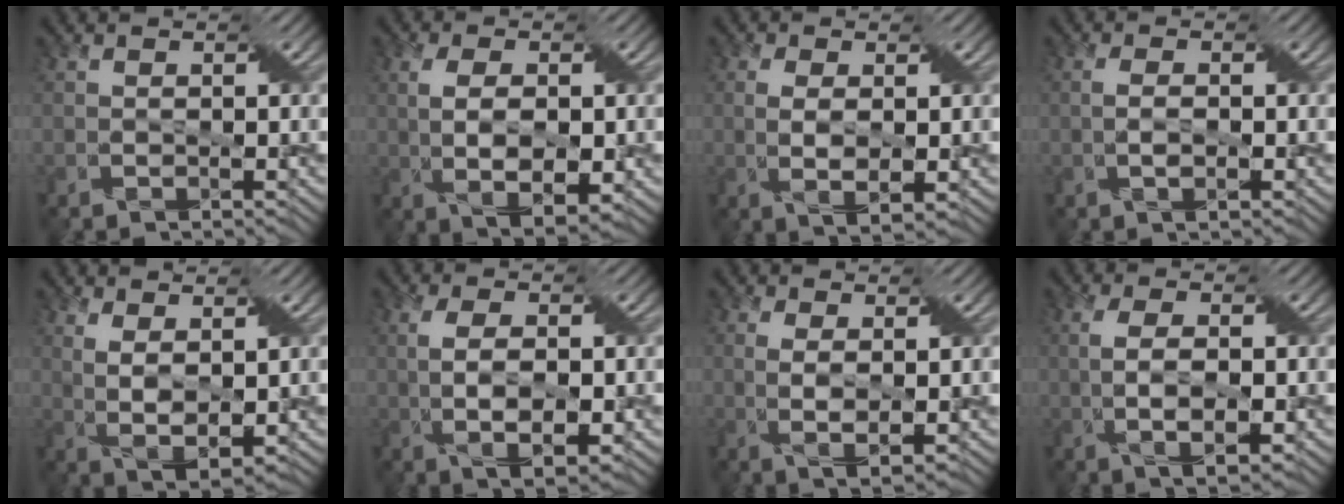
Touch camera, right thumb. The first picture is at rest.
{"total": 6.3, "force": [-0.1, 3.2, 5.4], "torque": [-0.104, -0.004, 0.006]}
{"total": 3.3, "force": [0.4, 1.5, 2.9], "torque": [-0.066, -0.004, 0.009]}
{"total": 1.2, "force": [0.1, 0.3, 1.1], "torque": [-0.030, 0.000, 0.001]}
{"total": 4.0, "force": [1.7, 1.5, 3.3], "torque": [-0.080, -0.003, 0.032]}
{"total": 5.8, "force": [-0.3, 2.7, 5.1], "torque": [-0.104, -0.007, 0.004]}
{"total": 2.9, "force": [0.7, 0.8, 2.6], "torque": [-0.067, -0.003, 0.013]}
{"total": 4.6, "force": [-0.2, 1.8, 4.2], "torque": [-0.093, -0.005, 0.000]}